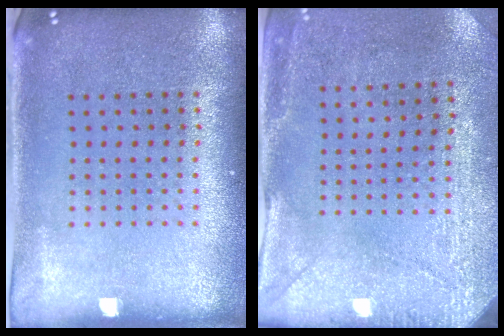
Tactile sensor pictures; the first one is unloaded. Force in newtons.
{"total": 2.9, "press": 2.4, "slide": 1.6}